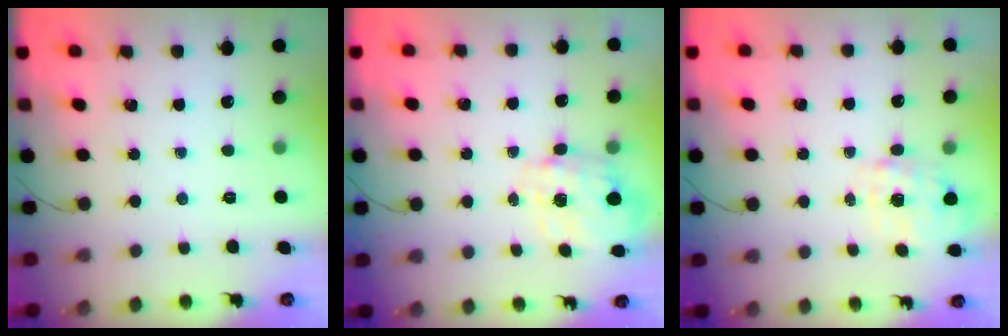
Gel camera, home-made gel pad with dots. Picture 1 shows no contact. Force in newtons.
{"total": 2.5, "press": 2.3, "slide": 1.0}
{"total": 2.3, "press": 2.2, "slide": 0.6}